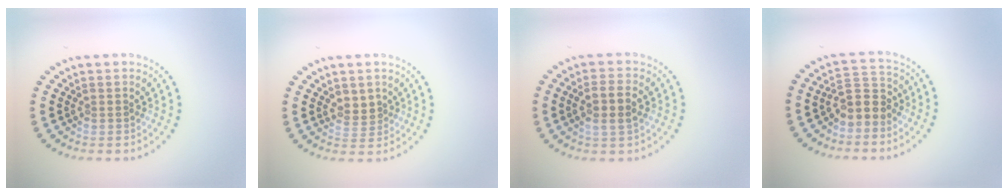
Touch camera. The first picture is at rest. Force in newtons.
{"total": 1.8, "press": 1.7, "slide": 0.8}
{"total": 2.9, "press": 2.8, "slide": 0.9}
{"total": 3.0, "press": 2.7, "slide": 1.2}